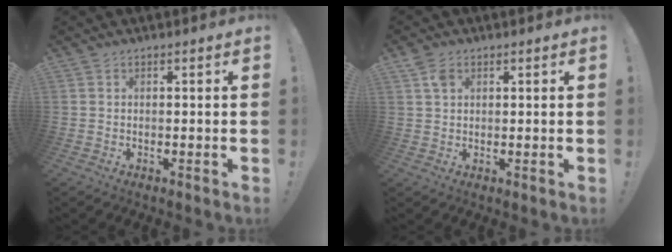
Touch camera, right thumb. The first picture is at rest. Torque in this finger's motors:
{"motor_torque": [0.01, -0.01, 0.10, 0.06, 0.00]}